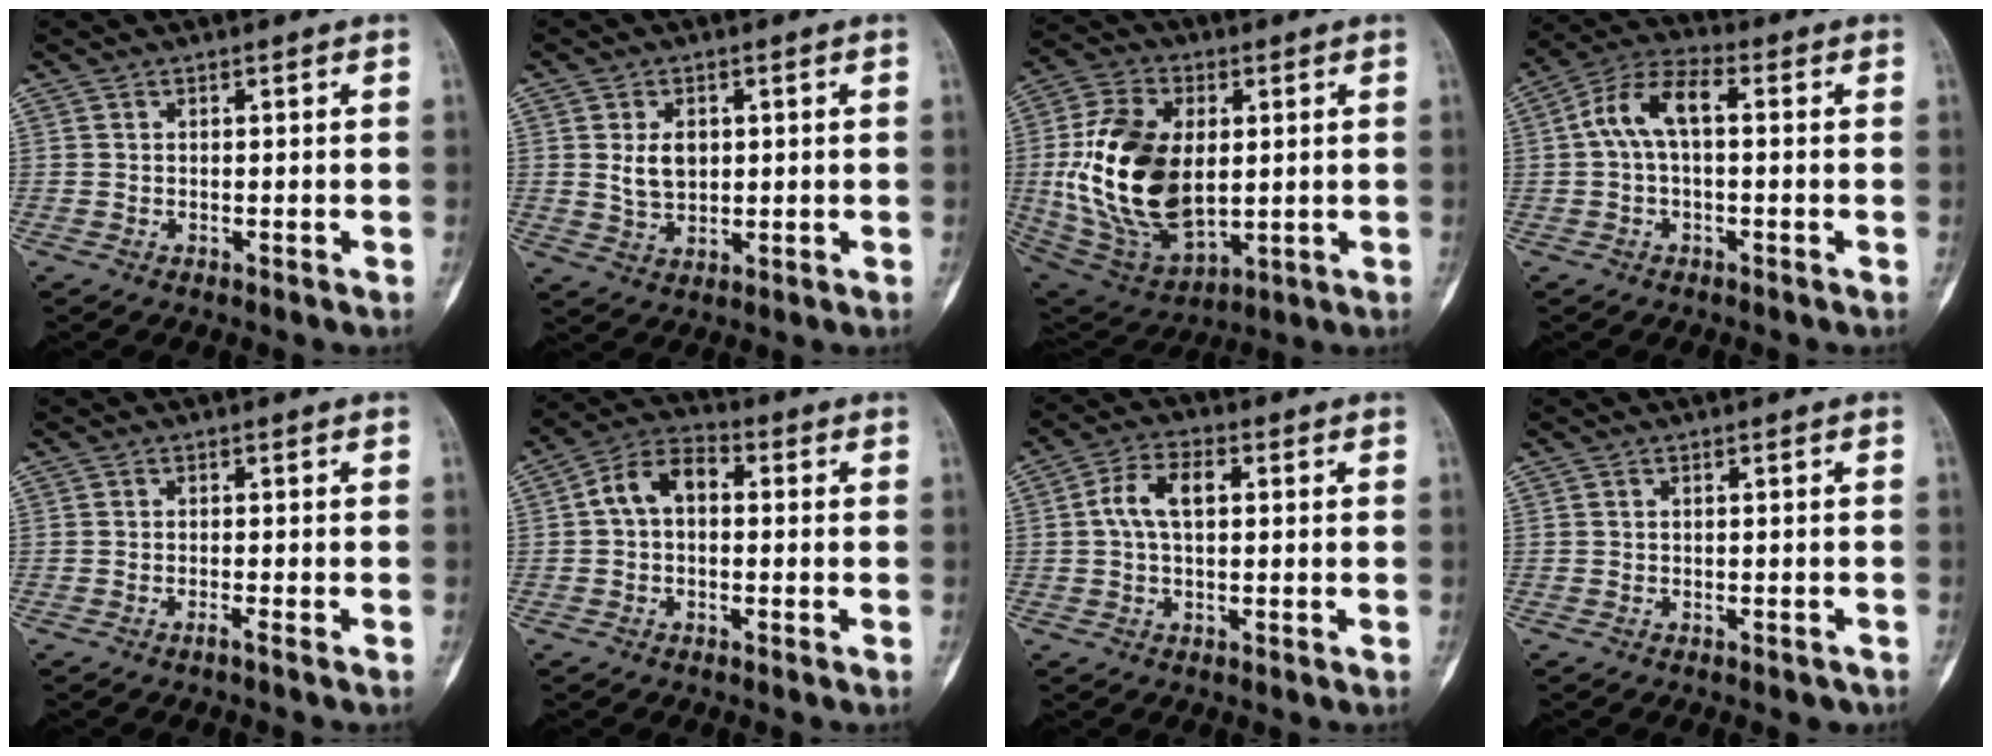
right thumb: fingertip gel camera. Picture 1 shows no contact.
{"total": 5.3, "force": [1.0, 3.8, 3.7], "torque": [-0.048, -0.009, 0.025]}
{"total": 22.0, "force": [1.0, 13.4, 17.4], "torque": [-0.324, -0.013, 0.035]}
{"total": 8.8, "force": [0.8, 4.3, 7.6], "torque": [-0.150, 0.033, 0.004]}
{"total": 0.8, "force": [-0.6, -0.2, 0.5], "torque": [-0.011, 0.000, -0.012]}
{"total": 7.8, "force": [0.5, 5.2, 5.8], "torque": [-0.089, 0.029, -0.004]}
{"total": 6.7, "force": [1.0, 3.7, 5.5], "torque": [-0.106, 0.019, 0.013]}
{"total": 0.9, "force": [-0.6, 0.5, 0.4], "torque": [0.001, 0.007, -0.008]}